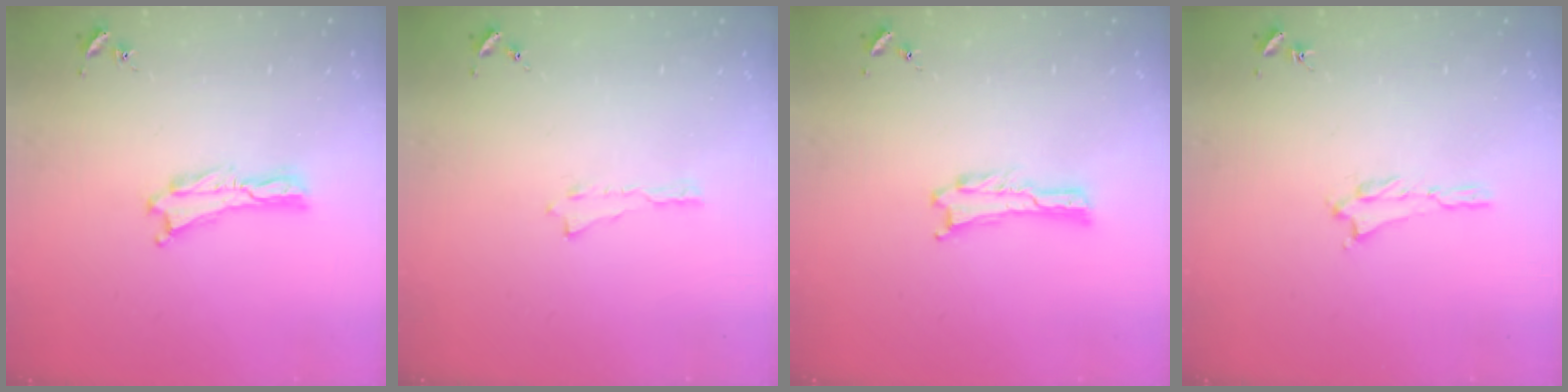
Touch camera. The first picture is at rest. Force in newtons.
{"total": 0.0}
{"total": 0.0}
{"total": 0.0}